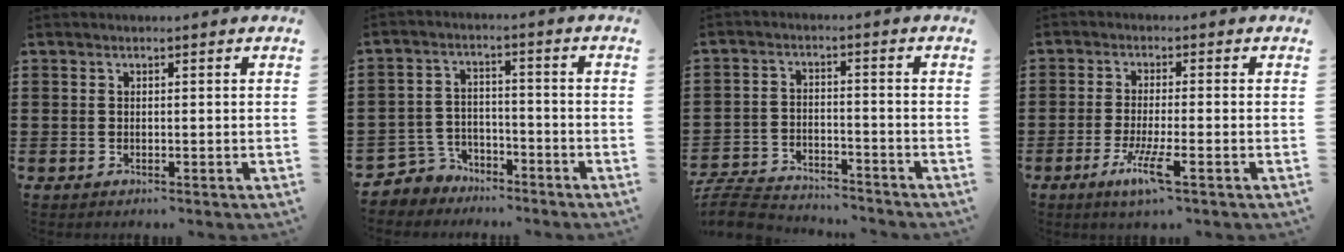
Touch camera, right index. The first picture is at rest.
{"total": 4.4, "force": [-3.8, 2.2, 0.3], "torque": [-0.031, 0.004, -0.082]}
{"total": 5.8, "force": [-5.7, 0.8, 1.0], "torque": [-0.040, 0.002, -0.117]}
{"total": 5.8, "force": [-3.0, 0.4, 4.9], "torque": [-0.106, -0.017, -0.057]}